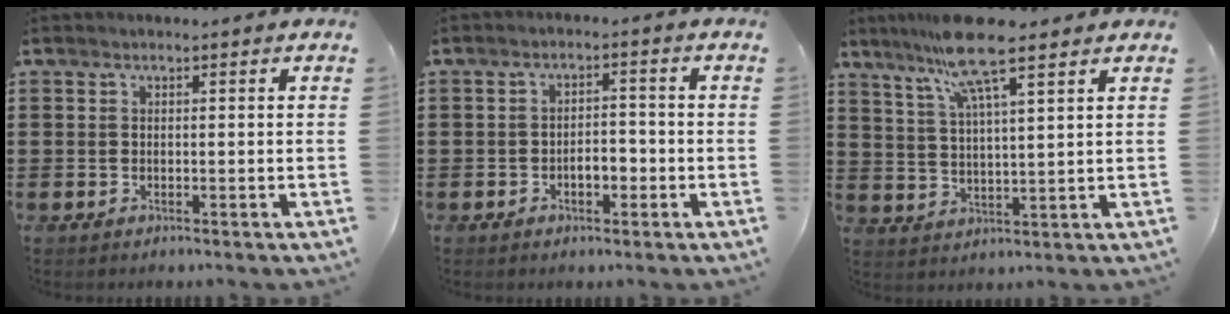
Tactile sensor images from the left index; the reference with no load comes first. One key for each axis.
{"total": 3.3, "fx": -1.3, "fy": 1.6, "fz": 2.6, "tx": -0.049, "ty": 0.006, "tz": -0.025}
{"total": 10.5, "fx": 7.6, "fy": 0.9, "fz": 7.1, "tx": -0.150, "ty": -0.014, "tz": 0.134}